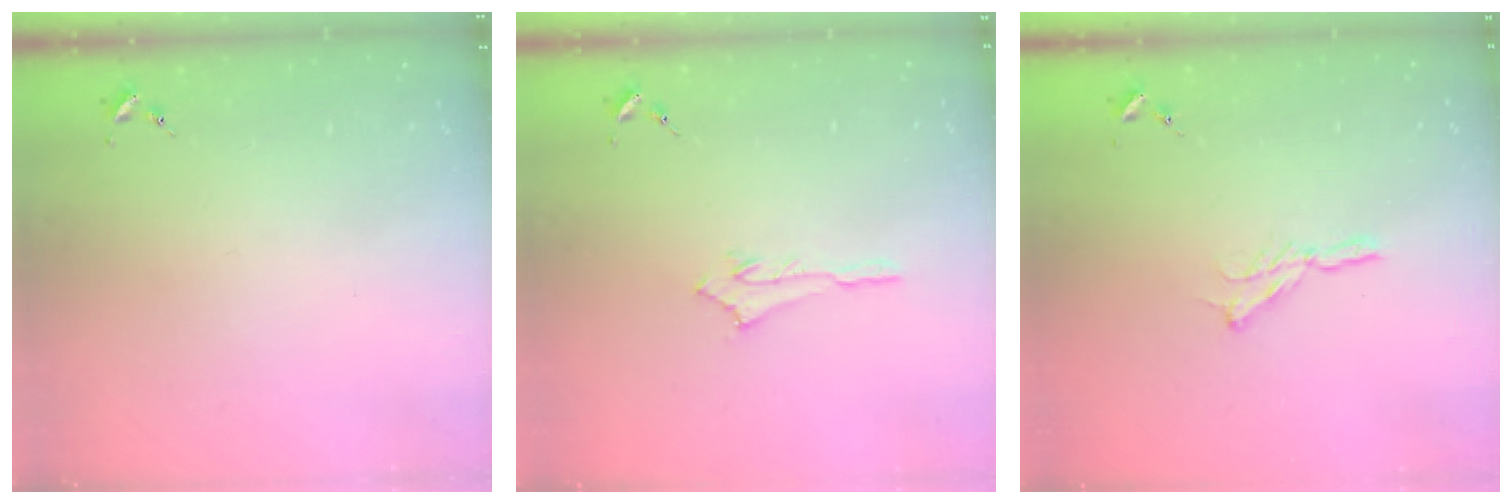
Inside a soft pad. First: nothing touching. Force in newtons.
{"total": 2.5, "press": 2.5, "slide": 0.2}
{"total": 5.4, "press": 5.4, "slide": 0.4}